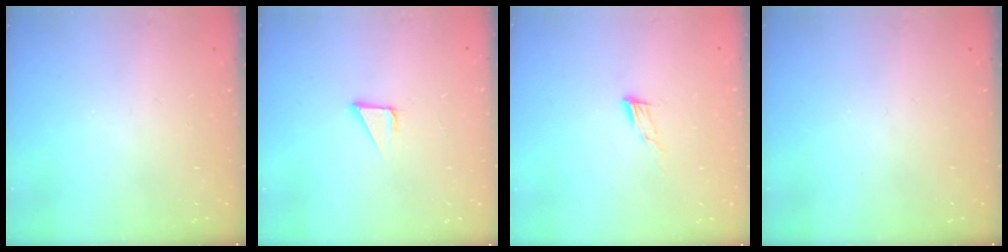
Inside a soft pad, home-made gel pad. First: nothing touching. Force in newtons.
{"total": 3.2, "press": 3.2, "slide": 0.2}
{"total": 6.6, "press": 6.6, "slide": 1.0}
{"total": 0.0}